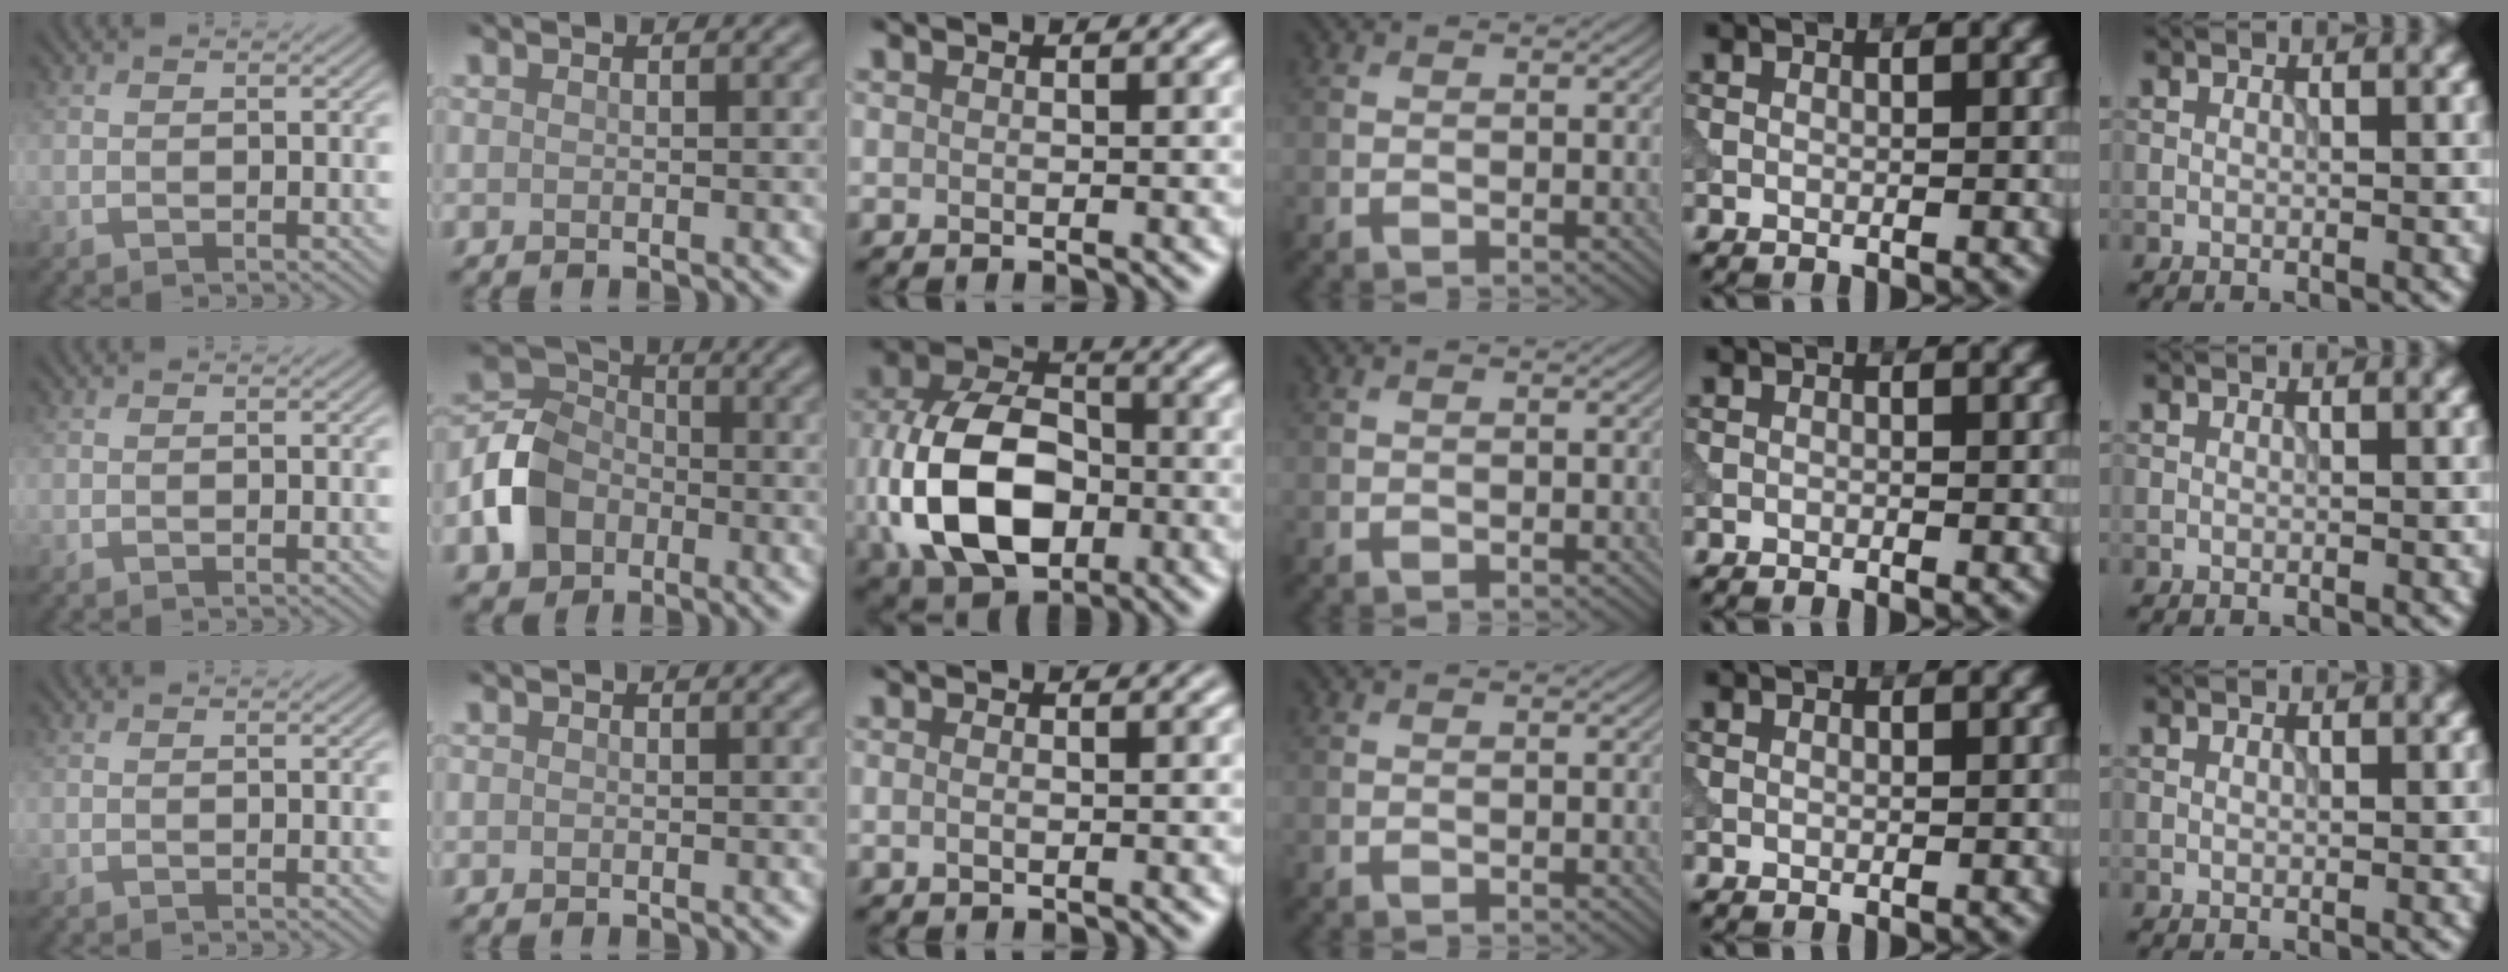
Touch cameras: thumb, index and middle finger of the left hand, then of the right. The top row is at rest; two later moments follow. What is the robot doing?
{"motion": "insert", "object": "power adapter"}